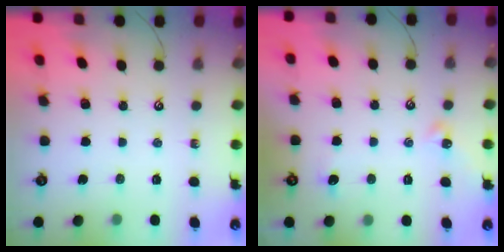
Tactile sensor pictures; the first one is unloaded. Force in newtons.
{"total": 1.1, "press": 1.0, "slide": 0.4}